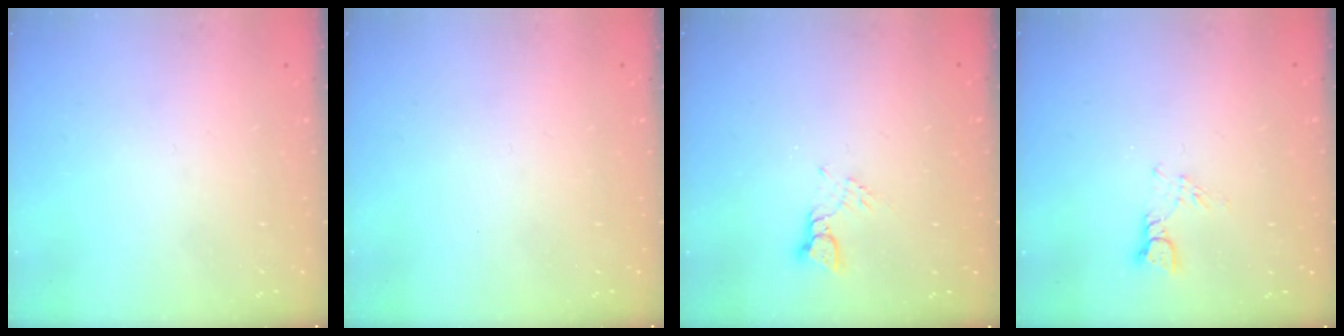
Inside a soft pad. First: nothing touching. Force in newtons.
{"total": 0.0}
{"total": 3.1, "press": 3.1, "slide": 0.2}
{"total": 3.6, "press": 3.6, "slide": 0.3}